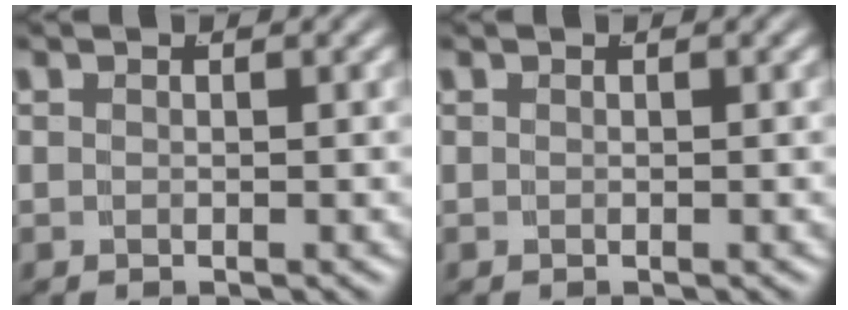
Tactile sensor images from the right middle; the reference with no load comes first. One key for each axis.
{"total": 0.0}